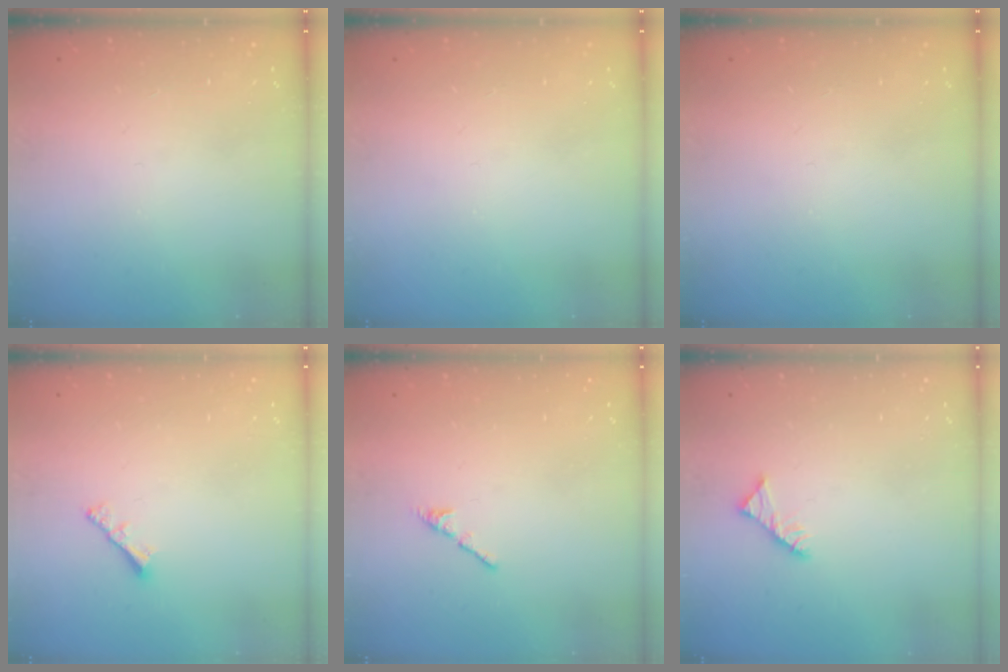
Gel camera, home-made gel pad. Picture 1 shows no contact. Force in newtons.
{"total": 0.0}
{"total": 0.0}
{"total": 2.2, "press": 2.1, "slide": 0.6}
{"total": 2.7, "press": 2.6, "slide": 0.8}
{"total": 2.9, "press": 2.9, "slide": 0.4}